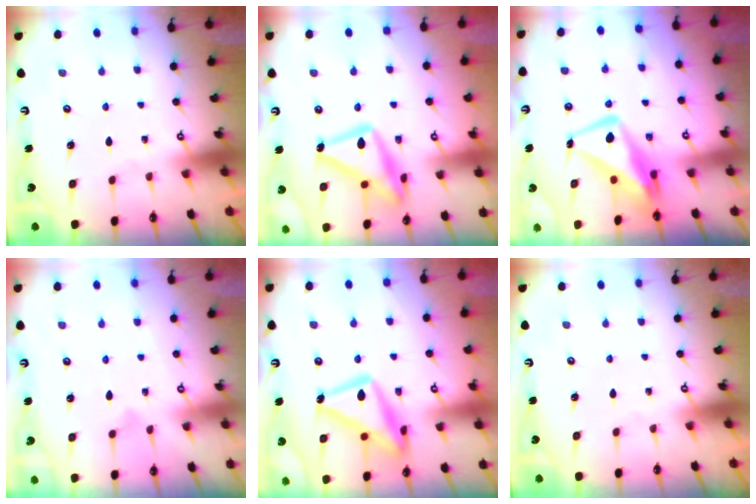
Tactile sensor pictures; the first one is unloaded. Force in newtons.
{"total": 19.3, "press": 19.2, "slide": 1.5}
{"total": 11.9, "press": 11.8, "slide": 1.5}
{"total": 4.0, "press": 4.0, "slide": 0.2}
{"total": 18.2, "press": 18.1, "slide": 1.5}
{"total": 0.0}